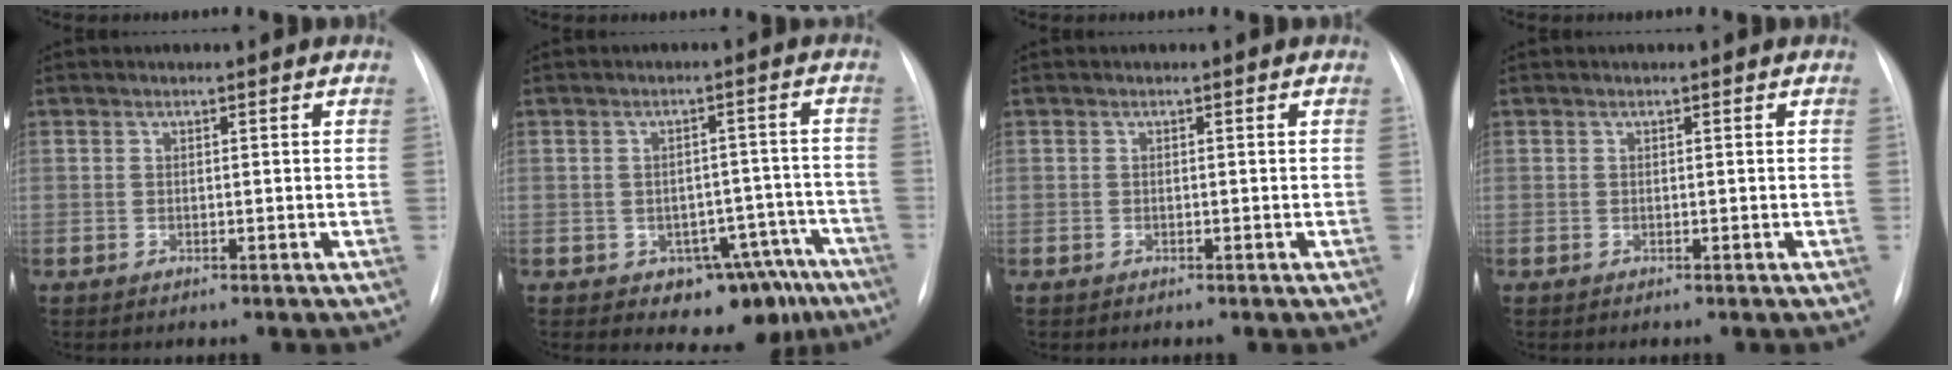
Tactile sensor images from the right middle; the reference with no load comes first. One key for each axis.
{"total": 9.4, "fx": -6.1, "fy": 5.6, "fz": 4.4, "tx": -0.024, "ty": 0.035, "tz": -0.074}
{"total": 0.0}
{"total": 0.0}